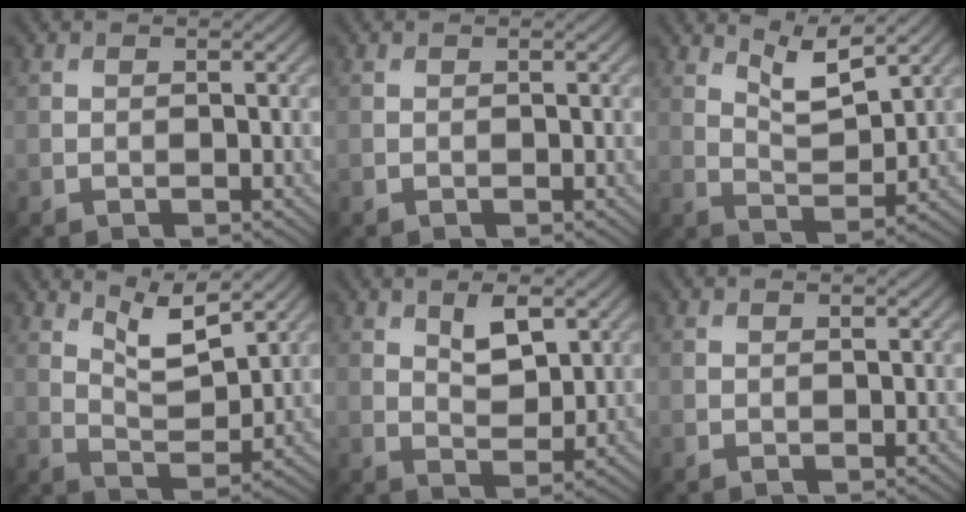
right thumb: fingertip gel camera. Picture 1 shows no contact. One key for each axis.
{"total": 0.0}
{"total": 5.8, "fx": 4.0, "fy": 1.6, "fz": 3.8, "tx": -0.079, "ty": -0.010, "tz": 0.078}
{"total": 6.4, "fx": 4.4, "fy": 1.8, "fz": 4.3, "tx": -0.086, "ty": -0.010, "tz": 0.085}
{"total": 4.6, "fx": 2.2, "fy": 2.2, "fz": 3.4, "tx": -0.064, "ty": -0.004, "tz": 0.040}
{"total": 0.0}